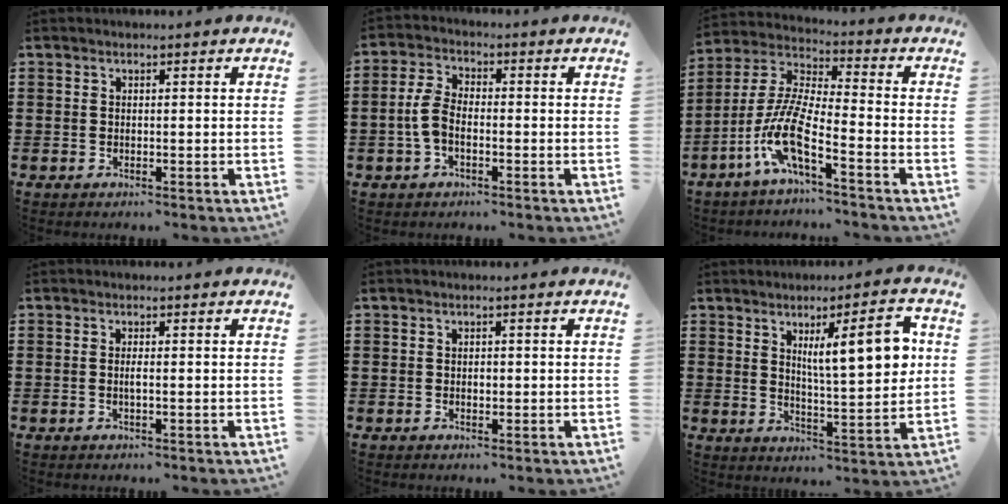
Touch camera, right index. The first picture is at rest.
{"total": 4.7, "force": [-1.4, 2.4, 3.8], "torque": [-0.105, -0.008, -0.036]}
{"total": 10.0, "force": [-5.7, 1.4, 8.1], "torque": [-0.194, -0.024, -0.117]}
{"total": 1.2, "force": [-0.3, 0.0, 1.2], "torque": [-0.024, -0.005, -0.005]}
{"total": 0.9, "force": [-0.1, 0.4, 0.8], "torque": [-0.018, -0.002, -0.002]}
{"total": 10.3, "force": [3.3, 2.4, 9.5], "torque": [-0.150, -0.005, 0.049]}